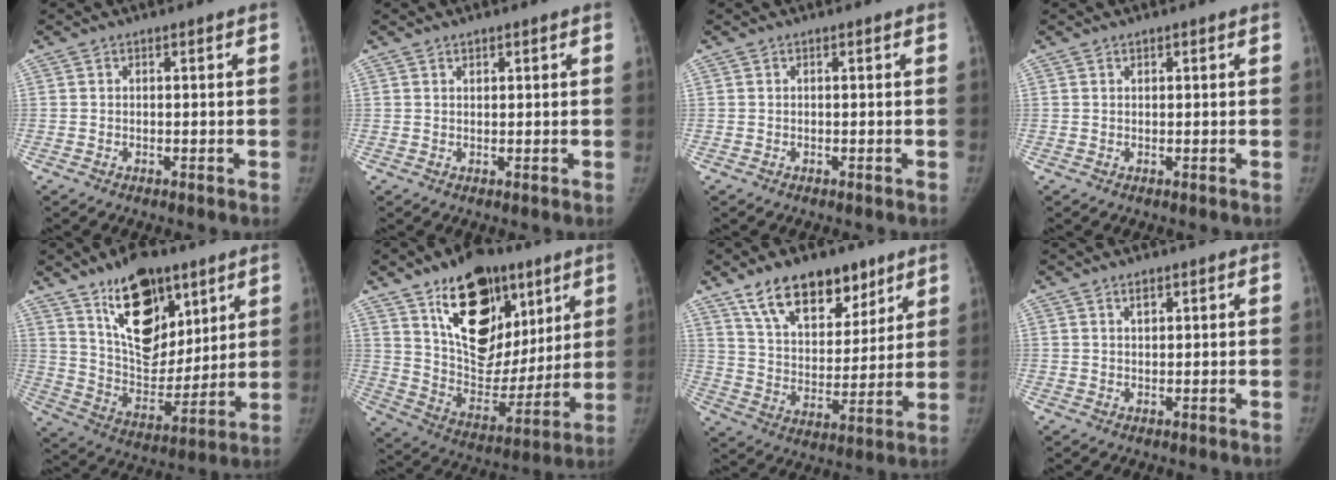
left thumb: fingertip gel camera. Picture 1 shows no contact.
{"total": 1.1, "force": [0.8, 0.6, 0.5], "torque": [-0.002, -0.005, 0.011]}
{"total": 0.0}
{"total": 0.6, "force": [0.4, 0.4, 0.2], "torque": [-0.001, -0.002, 0.006]}
{"total": 19.1, "force": [11.3, 9.9, 11.9], "torque": [-0.137, -0.072, 0.201]}
{"total": 24.1, "force": [12.2, 14.3, 15.1], "torque": [-0.177, -0.046, 0.206]}
{"total": 17.5, "force": [11.4, 9.4, 9.4], "torque": [-0.103, -0.051, 0.194]}
{"total": 1.9, "force": [1.2, 0.9, 1.1], "torque": [-0.011, -0.008, 0.022]}